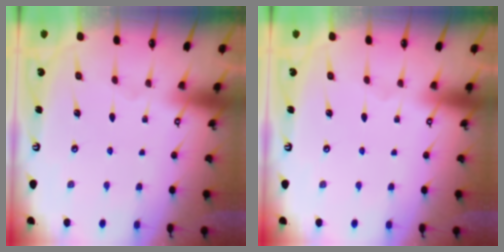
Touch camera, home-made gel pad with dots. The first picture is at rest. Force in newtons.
{"total": 0.0}